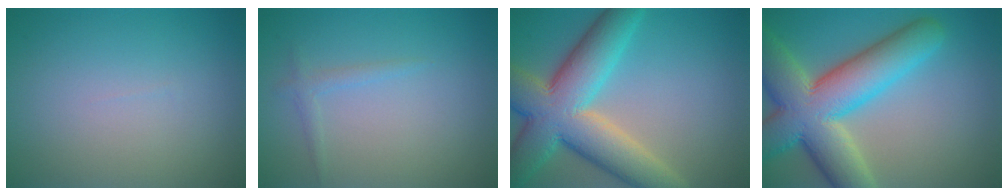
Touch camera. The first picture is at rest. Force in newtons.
{"total": 1.1, "press": 1.1, "slide": 0.1}
{"total": 11.4, "press": 11.3, "slide": 0.8}
{"total": 11.9, "press": 11.9, "slide": 0.6}